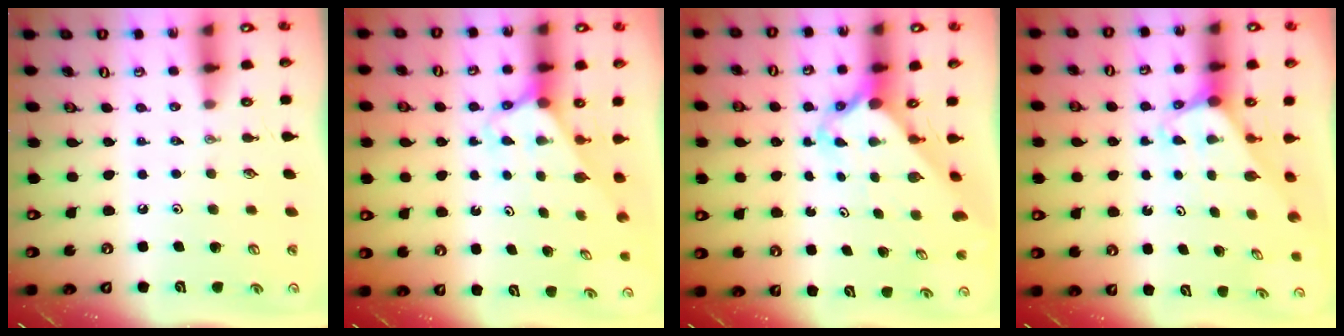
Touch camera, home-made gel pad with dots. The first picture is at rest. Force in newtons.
{"total": 2.6, "press": 2.6, "slide": 0.2}
{"total": 2.8, "press": 2.8, "slide": 0.3}
{"total": 1.8, "press": 1.8, "slide": 0.1}